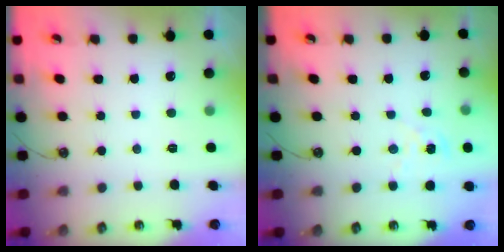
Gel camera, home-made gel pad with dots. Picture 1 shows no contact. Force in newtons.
{"total": 1.4, "press": 1.4, "slide": 0.2}